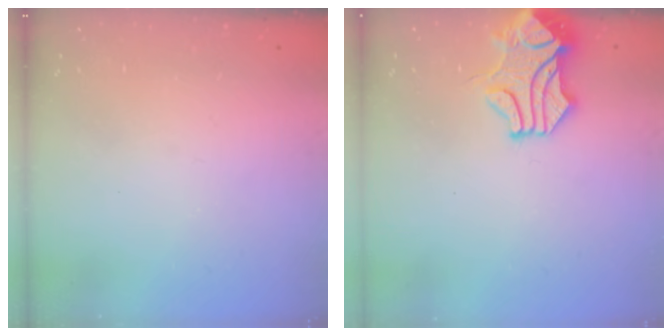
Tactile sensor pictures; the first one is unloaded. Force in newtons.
{"total": 1.5, "press": 1.5, "slide": 0.2}